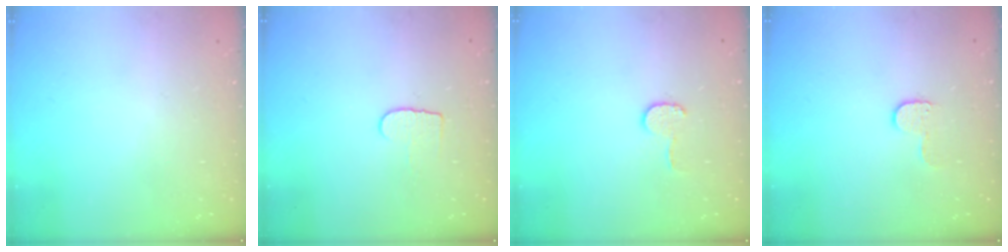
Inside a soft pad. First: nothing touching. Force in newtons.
{"total": 5.7, "press": 5.6, "slide": 0.5}
{"total": 6.4, "press": 6.4, "slide": 0.6}
{"total": 5.1, "press": 5.0, "slide": 0.5}